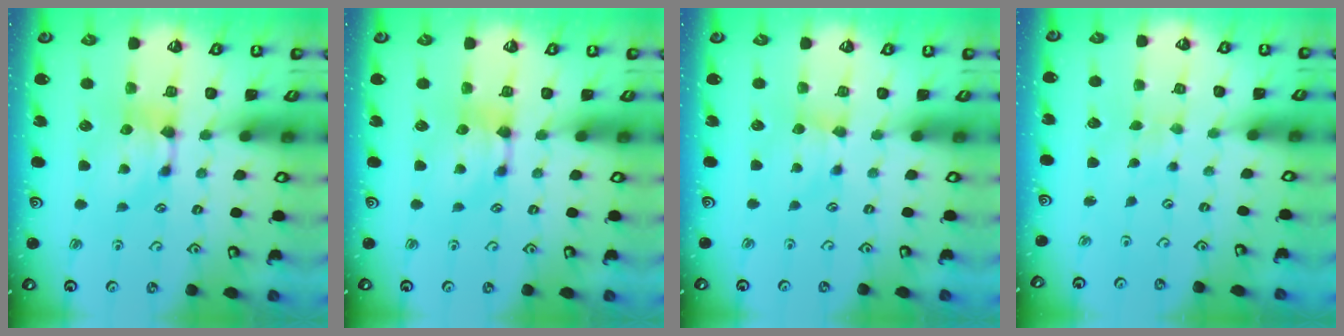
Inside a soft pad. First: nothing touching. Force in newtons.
{"total": 0.0}
{"total": 2.0, "press": 2.0, "slide": 0.5}
{"total": 4.7, "press": 4.7, "slide": 0.1}